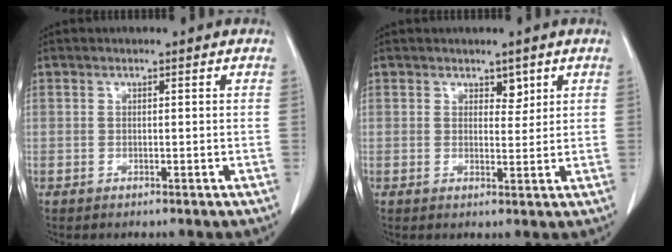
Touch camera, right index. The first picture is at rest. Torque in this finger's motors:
{"motor_torque": [-0.06, 0.16, -0.02, -0.01]}